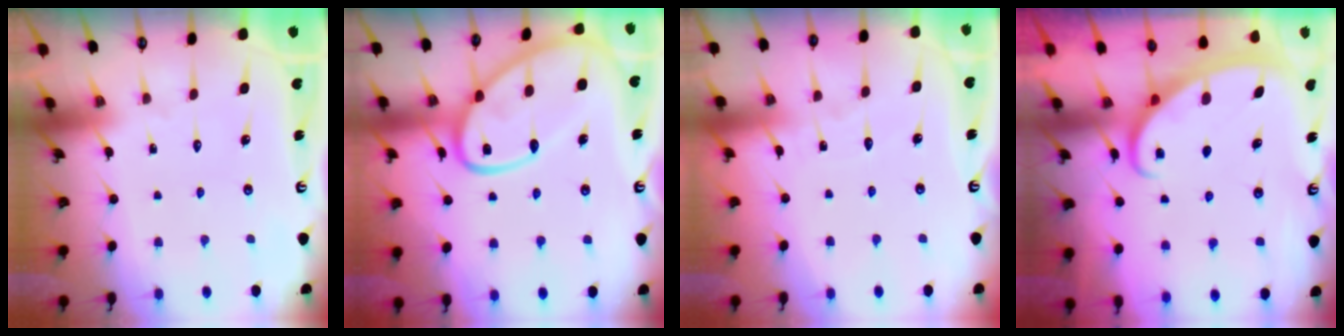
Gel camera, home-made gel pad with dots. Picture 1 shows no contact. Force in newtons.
{"total": 16.6, "press": 16.5, "slide": 1.5}
{"total": 3.0, "press": 3.0, "slide": 0.3}
{"total": 2.6, "press": 2.6, "slide": 0.4}